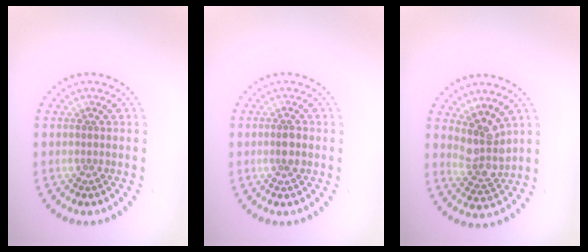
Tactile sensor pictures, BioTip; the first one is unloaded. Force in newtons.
{"total": 1.4, "press": 1.3, "slide": 0.5}
{"total": 3.6, "press": 3.0, "slide": 1.9}